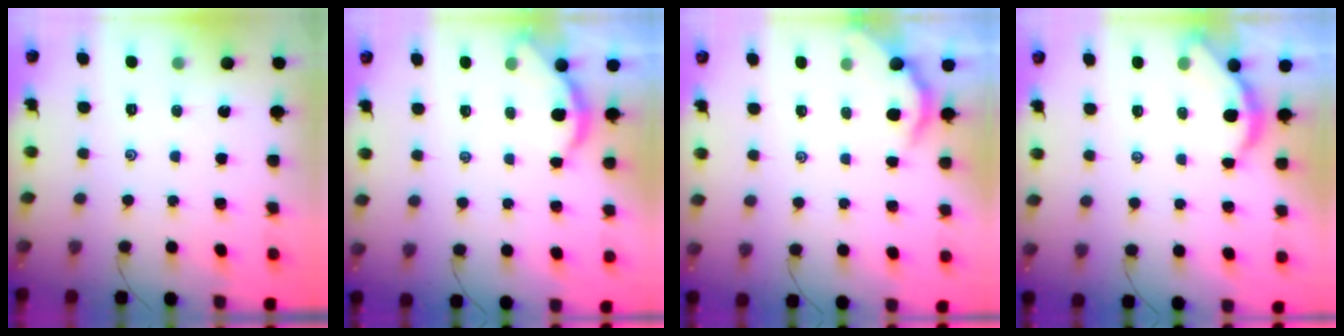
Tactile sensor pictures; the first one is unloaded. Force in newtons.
{"total": 2.3, "press": 2.3, "slide": 0.2}
{"total": 1.8, "press": 1.7, "slide": 0.3}
{"total": 1.9, "press": 1.9, "slide": 0.1}